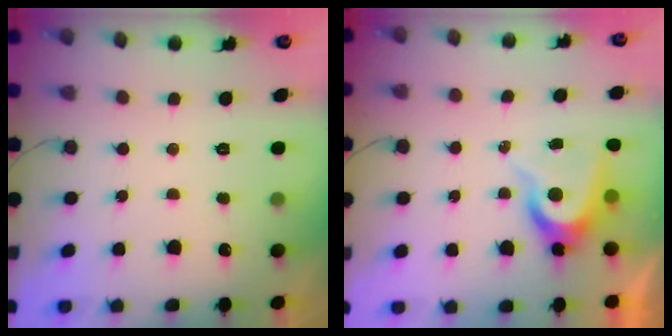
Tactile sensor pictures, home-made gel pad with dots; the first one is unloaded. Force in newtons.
{"total": 7.8, "press": 7.8, "slide": 0.3}